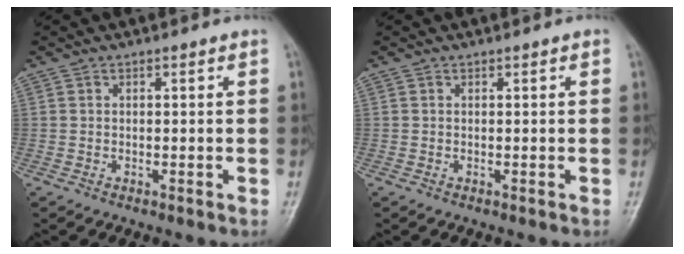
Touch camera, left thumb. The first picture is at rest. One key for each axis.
{"total": 0.0}